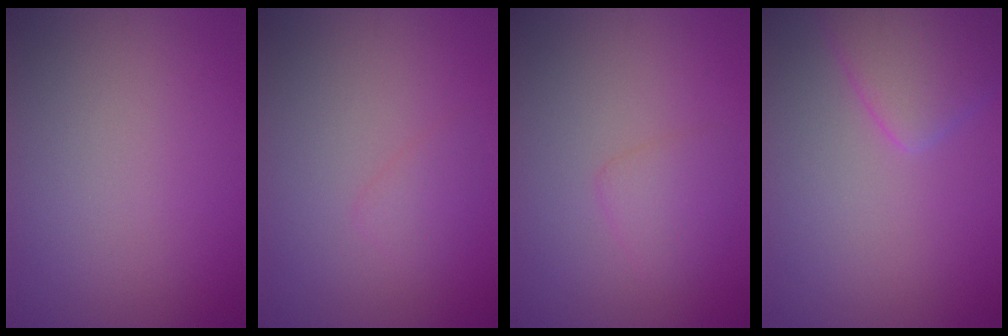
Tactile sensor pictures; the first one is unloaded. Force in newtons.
{"total": 1.2, "press": 1.2, "slide": 0.0}
{"total": 1.9, "press": 1.9, "slide": 0.2}
{"total": 4.2, "press": 4.2, "slide": 0.3}